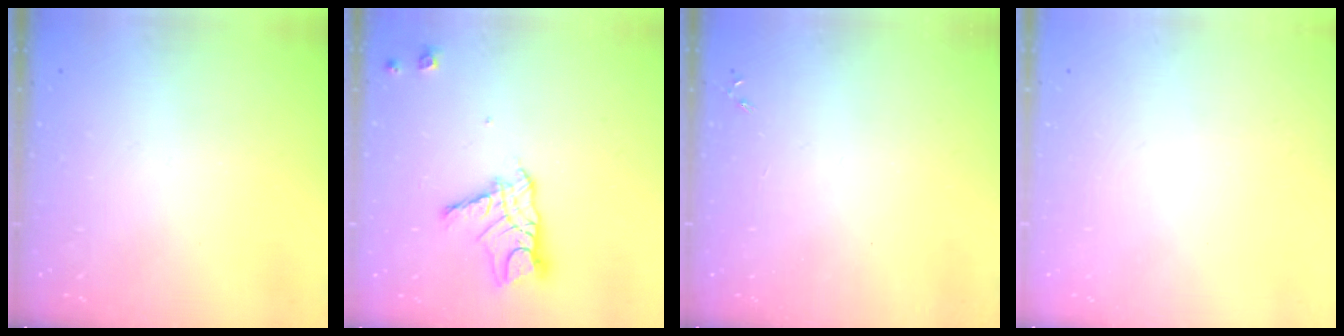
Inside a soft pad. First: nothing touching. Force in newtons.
{"total": 11.6, "press": 11.5, "slide": 0.9}
{"total": 0.0}
{"total": 0.0}